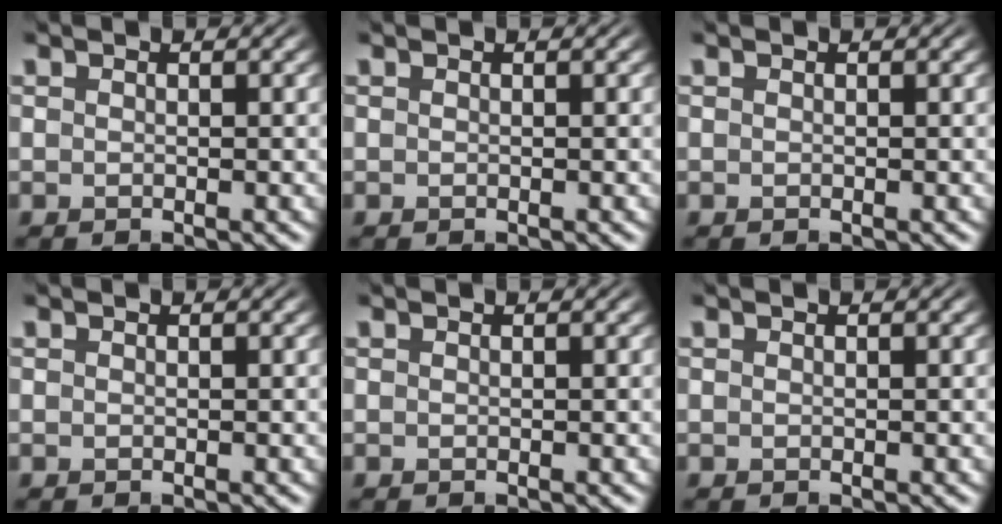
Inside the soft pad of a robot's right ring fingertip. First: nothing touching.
{"total": 0.0}
{"total": 0.0}
{"total": 0.0}
{"total": 0.0}
{"total": 0.0}